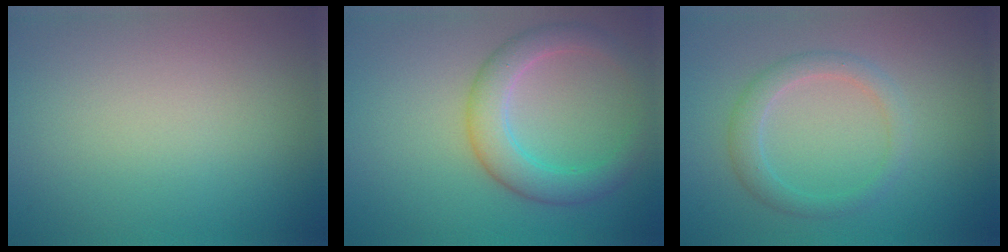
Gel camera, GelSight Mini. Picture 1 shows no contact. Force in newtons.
{"total": 4.2, "press": 4.2, "slide": 0.3}
{"total": 2.4, "press": 2.4, "slide": 0.2}